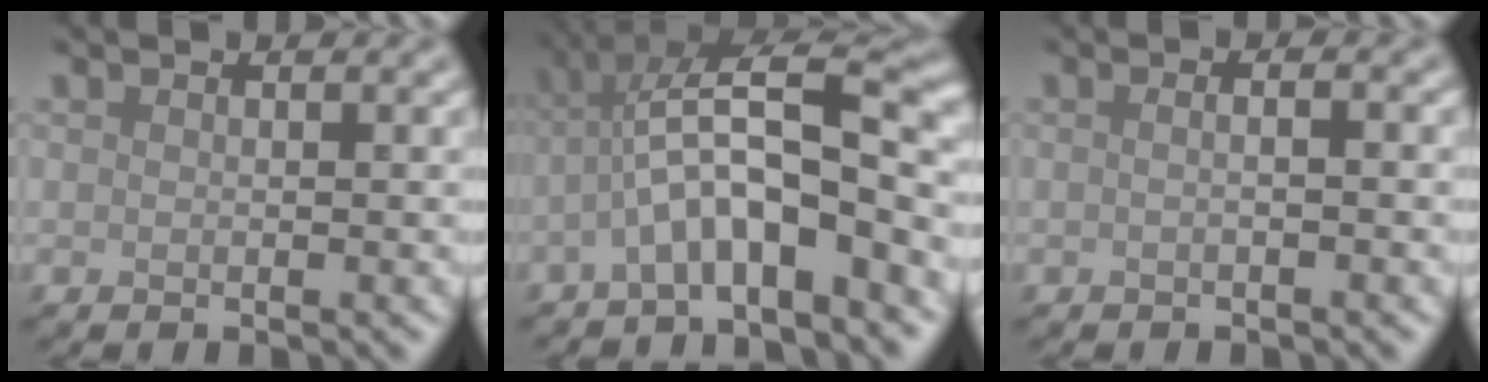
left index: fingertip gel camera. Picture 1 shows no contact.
{"total": 7.6, "force": [-2.0, 1.9, 7.1], "torque": [-0.122, 0.026, -0.041]}
{"total": 3.0, "force": [0.6, 1.6, 2.5], "torque": [-0.005, 0.017, -0.025]}